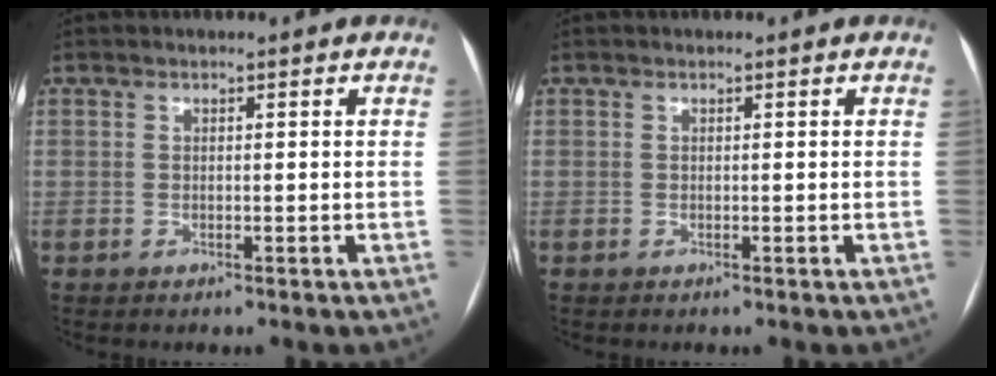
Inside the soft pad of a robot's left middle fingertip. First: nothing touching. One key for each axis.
{"total": 0.0}